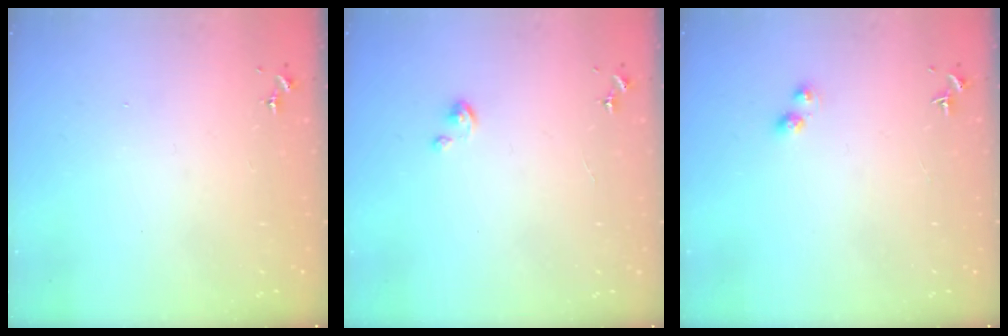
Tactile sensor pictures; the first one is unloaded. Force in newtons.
{"total": 2.8, "press": 2.8, "slide": 0.2}
{"total": 3.1, "press": 3.1, "slide": 0.5}